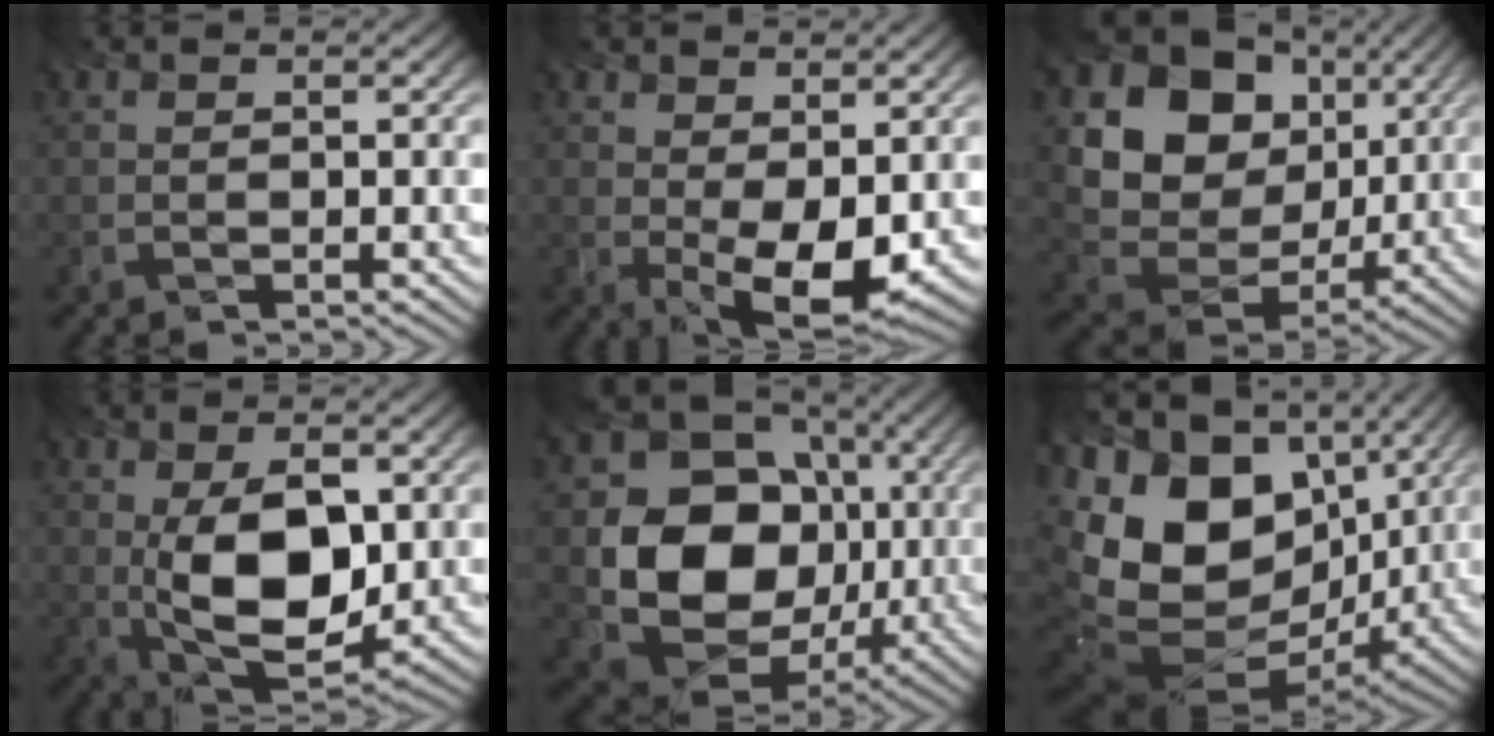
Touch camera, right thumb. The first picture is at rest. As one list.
[{"total": 8.1, "force": [-0.2, 4.1, 6.9], "torque": [-0.120, -0.010, 0.003]}, {"total": 15.3, "force": [3.7, 12.6, 7.9], "torque": [-0.177, 0.020, 0.076]}, {"total": 11.4, "force": [-0.8, 6.2, 9.5], "torque": [-0.185, -0.006, -0.009]}, {"total": 14.9, "force": [-1.3, 12.6, 7.8], "torque": [-0.146, -0.039, -0.023]}, {"total": 20.8, "force": [1.6, 14.7, 14.7], "torque": [-0.317, -0.020, 0.074]}]